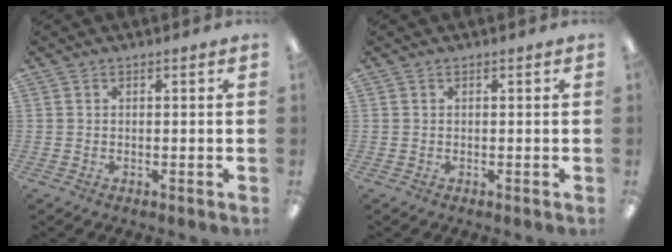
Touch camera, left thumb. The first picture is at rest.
{"total": 0.0}